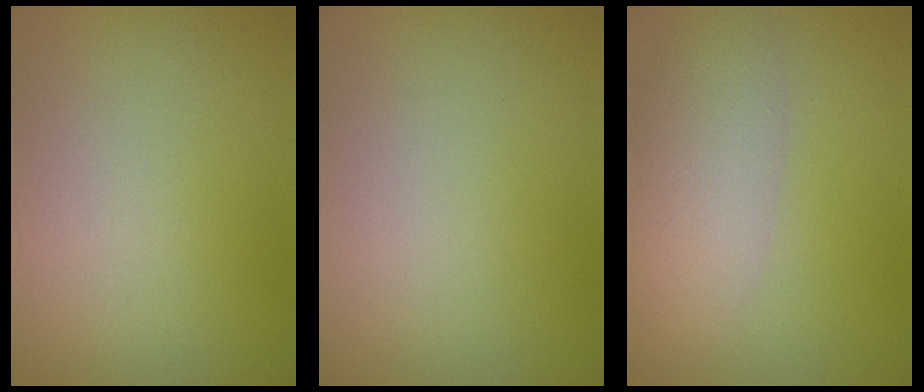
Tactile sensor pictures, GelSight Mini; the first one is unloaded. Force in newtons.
{"total": 0.0}
{"total": 4.6, "press": 4.6, "slide": 0.2}